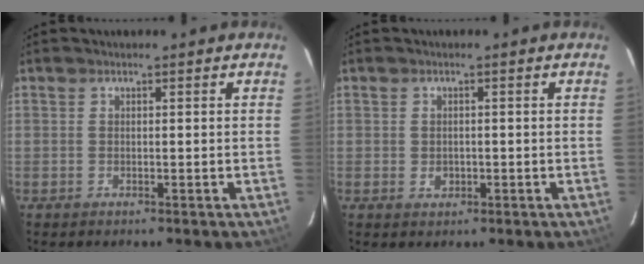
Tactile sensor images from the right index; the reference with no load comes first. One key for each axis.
{"total": 1.9, "fx": -0.4, "fy": 1.7, "fz": 0.8, "tx": -0.012, "ty": 0.002, "tz": -0.003}